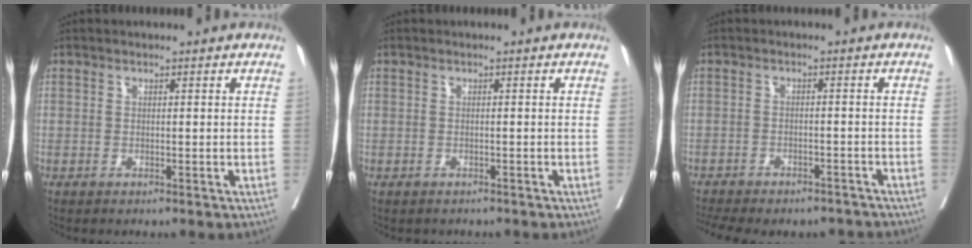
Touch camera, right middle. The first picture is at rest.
{"total": 1.5, "force": [-1.2, 0.8, -0.1], "torque": [-0.005, 0.002, -0.019]}
{"total": 13.3, "force": [-11.6, 4.5, 4.6], "torque": [-0.100, 0.008, -0.149]}